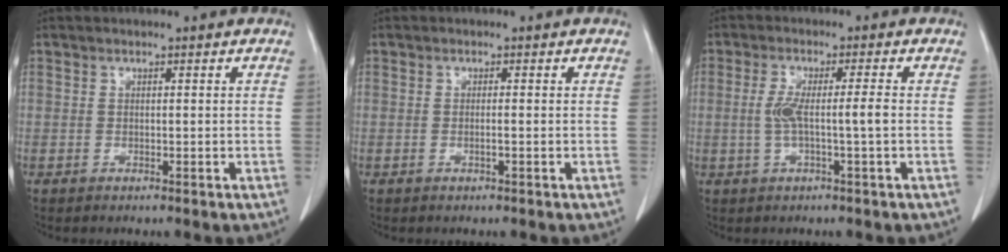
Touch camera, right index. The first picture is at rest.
{"total": 0.8, "force": [-0.2, -0.1, 0.8], "torque": [-0.016, -0.001, -0.003]}
{"total": 4.9, "force": [-0.5, -0.1, 4.9], "torque": [-0.099, 0.006, -0.008]}